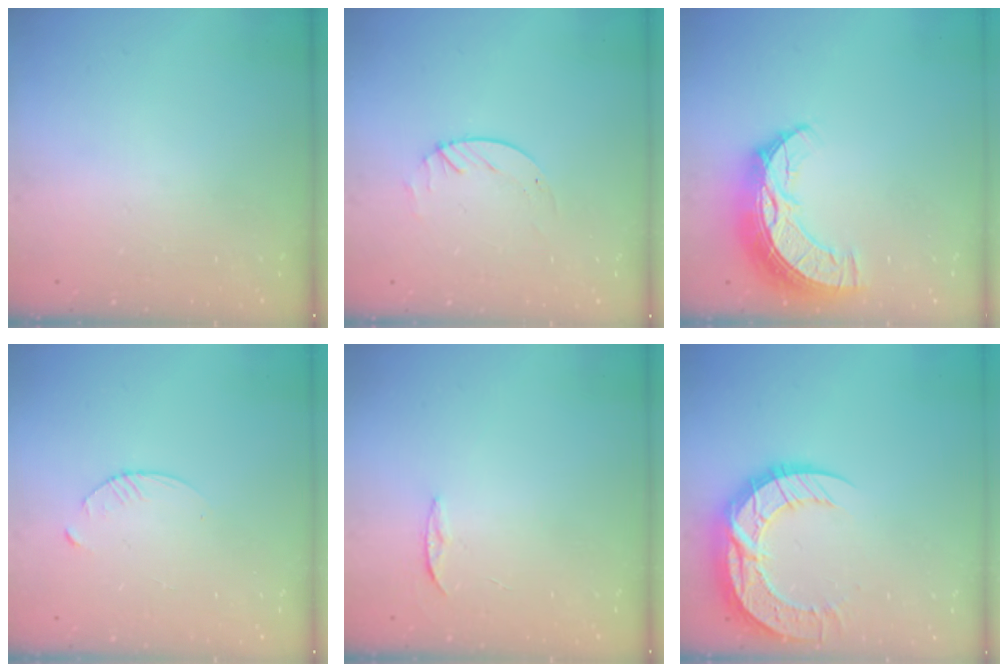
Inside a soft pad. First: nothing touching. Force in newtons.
{"total": 1.7, "press": 1.7, "slide": 0.2}
{"total": 13.4, "press": 13.3, "slide": 0.9}
{"total": 3.8, "press": 3.7, "slide": 0.5}
{"total": 3.4, "press": 3.4, "slide": 0.4}
{"total": 15.6, "press": 15.6, "slide": 1.1}